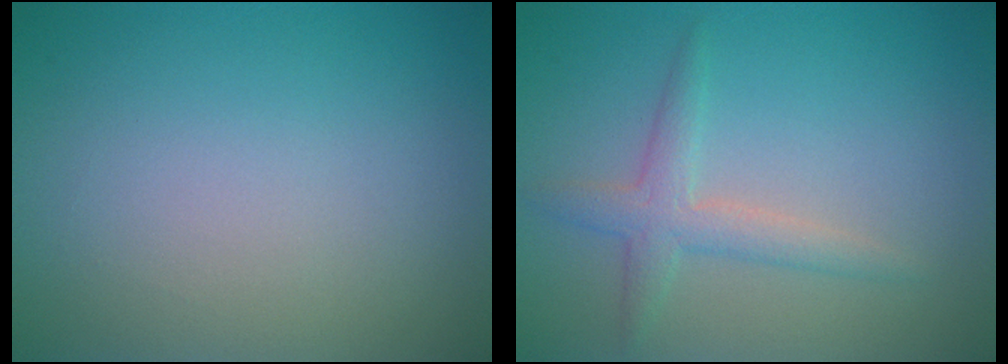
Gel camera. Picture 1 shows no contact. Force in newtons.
{"total": 2.5, "press": 2.5, "slide": 0.1}